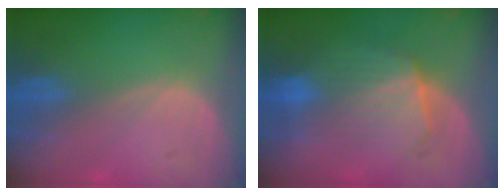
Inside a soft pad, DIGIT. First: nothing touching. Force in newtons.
{"total": 7.0, "press": 6.8, "slide": 1.2}